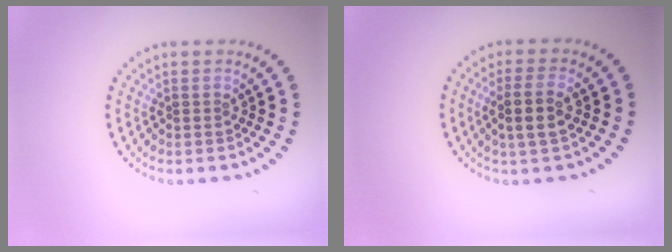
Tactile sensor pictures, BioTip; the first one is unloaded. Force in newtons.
{"total": 2.9, "press": 2.6, "slide": 1.2}